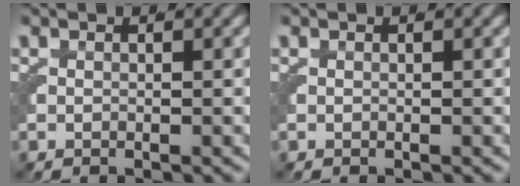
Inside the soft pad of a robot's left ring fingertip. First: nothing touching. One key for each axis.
{"total": 0.0}